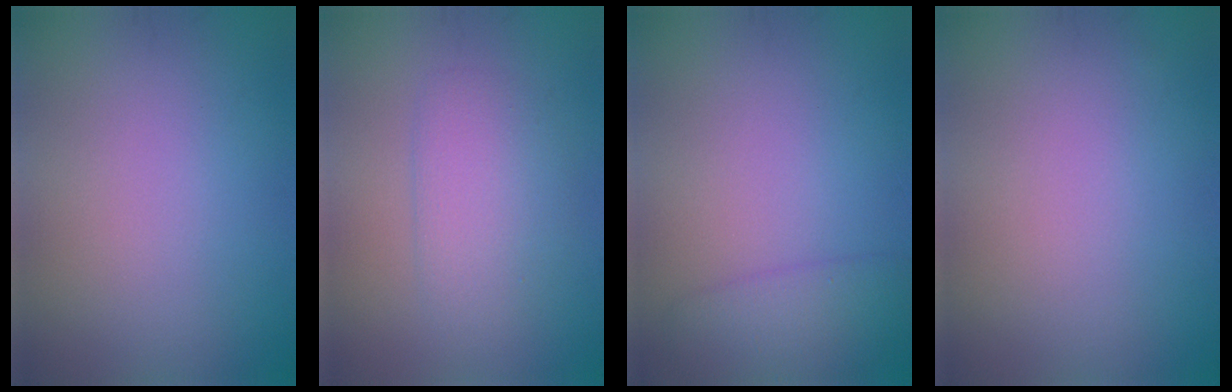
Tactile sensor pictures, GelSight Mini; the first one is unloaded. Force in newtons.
{"total": 3.1, "press": 3.1, "slide": 0.0}
{"total": 2.8, "press": 2.8, "slide": 0.1}
{"total": 0.0}